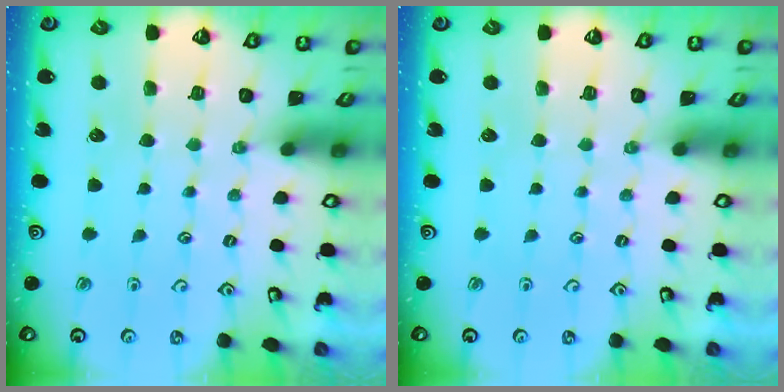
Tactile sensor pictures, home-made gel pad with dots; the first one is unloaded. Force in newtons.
{"total": 0.0}